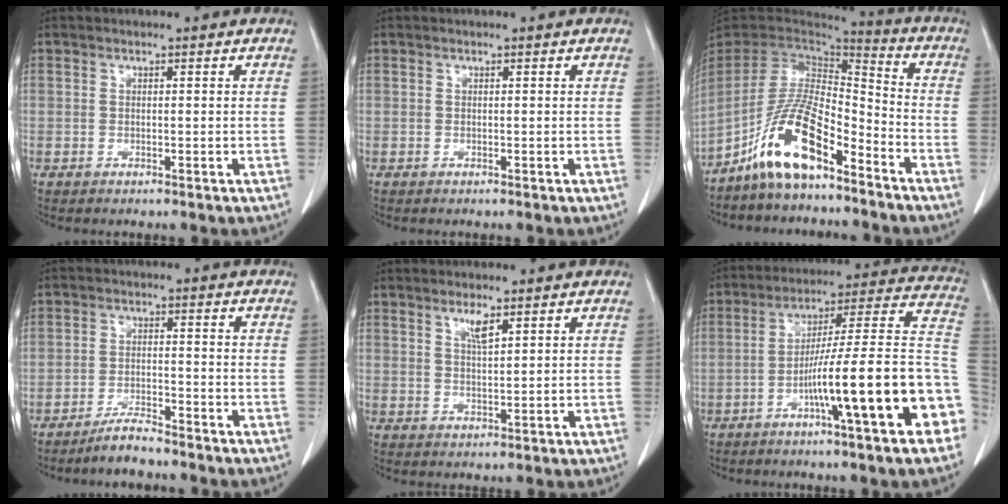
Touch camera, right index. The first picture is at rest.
{"total": 0.0}
{"total": 13.2, "force": [-8.4, 3.4, 9.5], "torque": [-0.196, 0.010, -0.159]}
{"total": 4.1, "force": [-3.8, 0.5, 1.6], "torque": [-0.031, -0.008, -0.070]}
{"total": 2.8, "force": [1.7, 0.3, 2.1], "torque": [-0.044, -0.002, 0.034]}
{"total": 21.0, "force": [-7.2, 0.9, 19.7], "torque": [-0.214, 0.024, -0.109]}